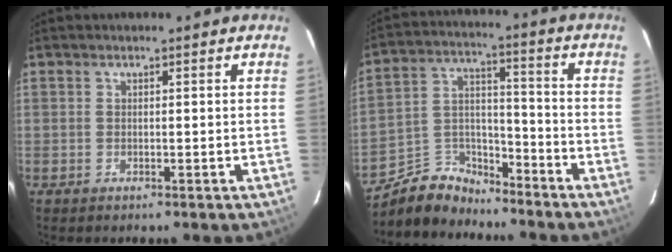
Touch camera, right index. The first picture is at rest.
{"total": 9.9, "force": [-8.4, 4.3, 2.9], "torque": [-0.067, 0.037, -0.151]}